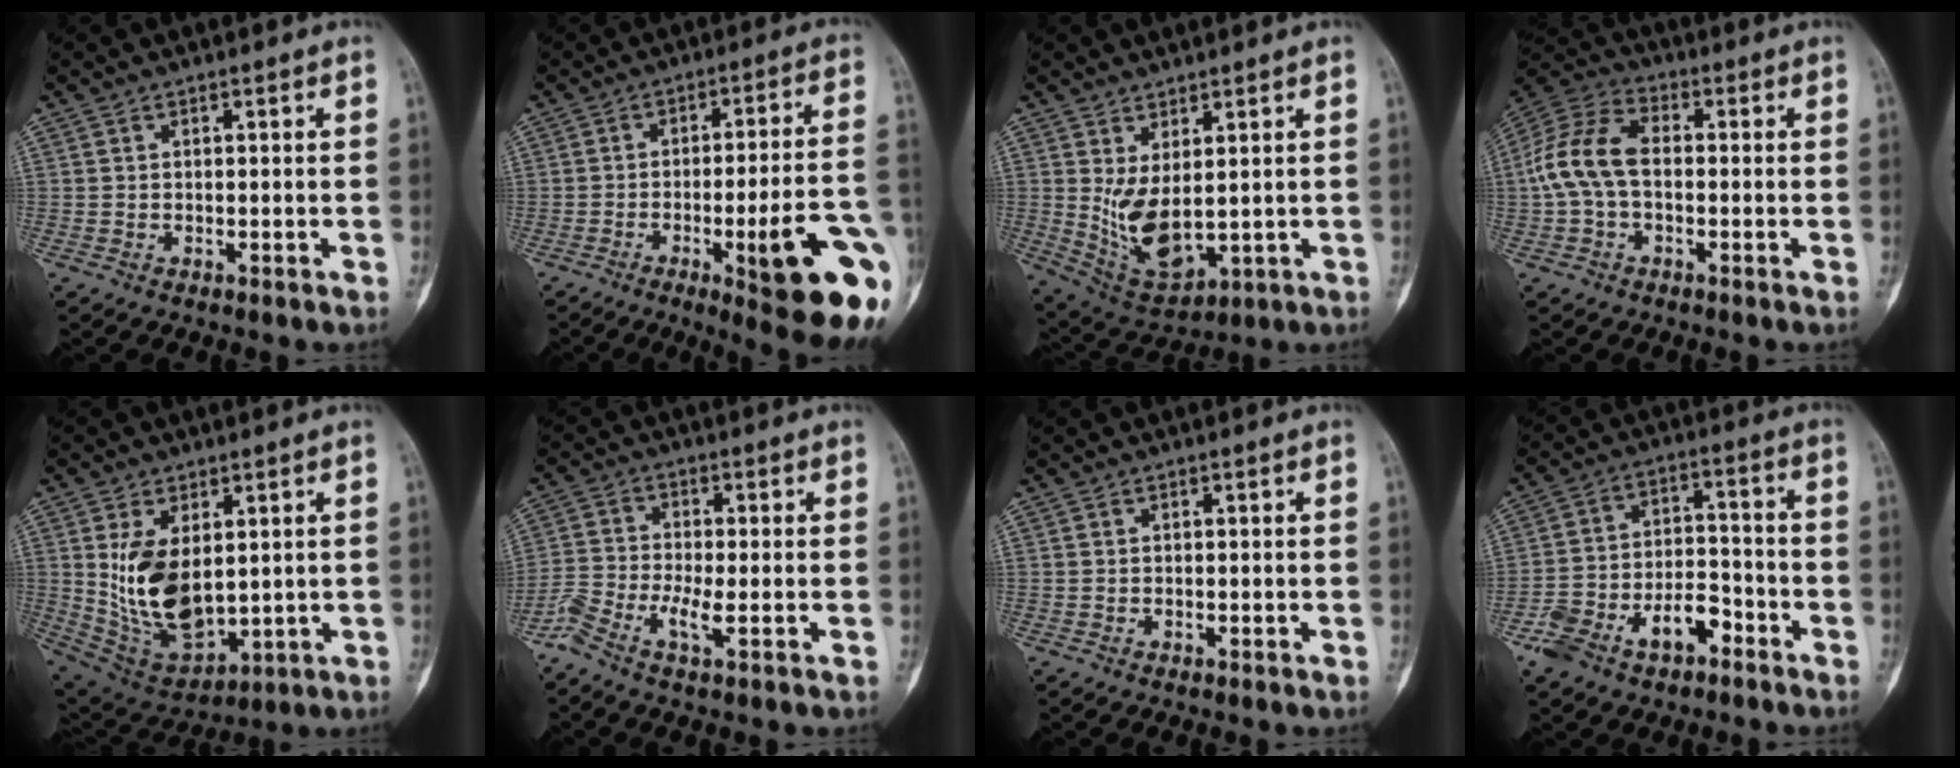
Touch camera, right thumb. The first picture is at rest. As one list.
[{"total": 19.3, "force": [-6.6, 3.4, 17.8], "torque": [-0.194, 0.014, -0.077]}, {"total": 9.5, "force": [1.2, 4.6, 8.2], "torque": [-0.141, -0.023, 0.048]}, {"total": 11.6, "force": [-0.6, 7.4, 9.0], "torque": [-0.185, 0.034, -0.020]}, {"total": 14.3, "force": [2.1, 8.2, 11.5], "torque": [-0.189, -0.017, 0.066]}, {"total": 5.9, "force": [-2.8, 1.3, 5.0], "torque": [-0.124, 0.014, -0.063]}, {"total": 0.0}, {"total": 12.1, "force": [-6.6, 6.4, 7.9], "torque": [-0.137, 0.053, -0.112]}]